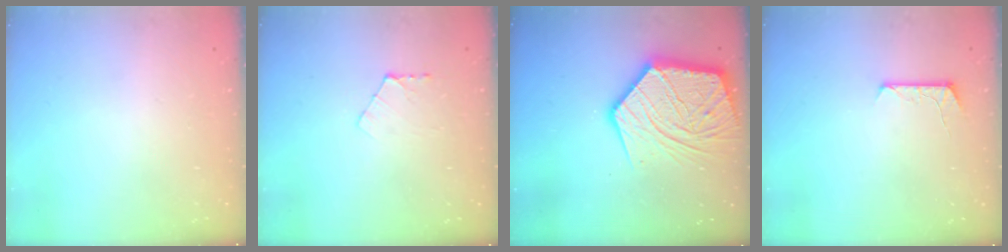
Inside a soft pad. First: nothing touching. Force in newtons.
{"total": 4.8, "press": 4.7, "slide": 0.5}
{"total": 21.3, "press": 21.2, "slide": 2.2}
{"total": 7.9, "press": 7.9, "slide": 0.6}